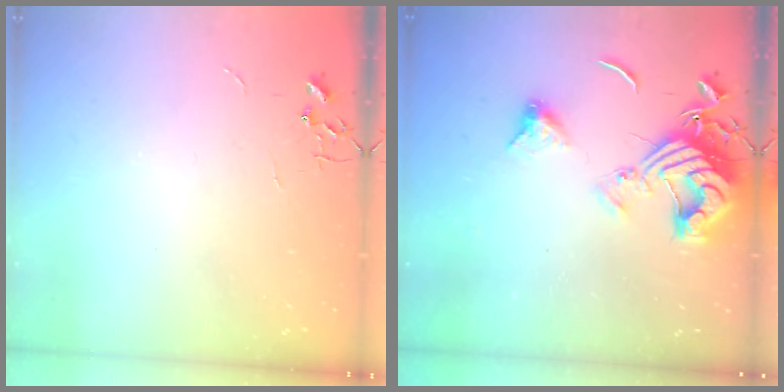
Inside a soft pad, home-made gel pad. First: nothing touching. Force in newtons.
{"total": 14.5, "press": 14.4, "slide": 1.6}